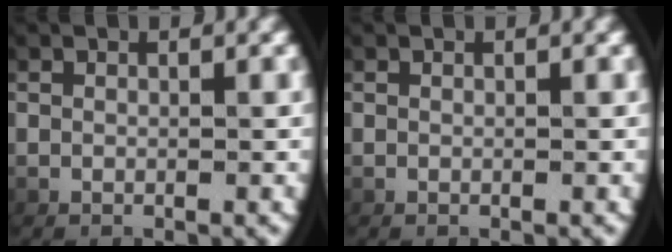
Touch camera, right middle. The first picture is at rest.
{"total": 0.0}